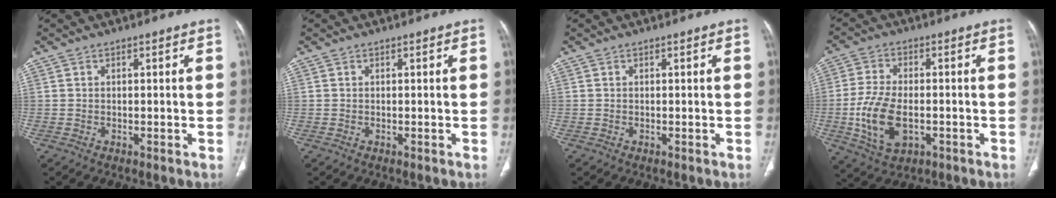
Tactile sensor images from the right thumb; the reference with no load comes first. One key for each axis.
{"total": 0.0}
{"total": 0.0}
{"total": 11.4, "fx": -2.5, "fy": 6.5, "fz": 9.0, "tx": -0.182, "ty": 0.003, "tz": -0.039}